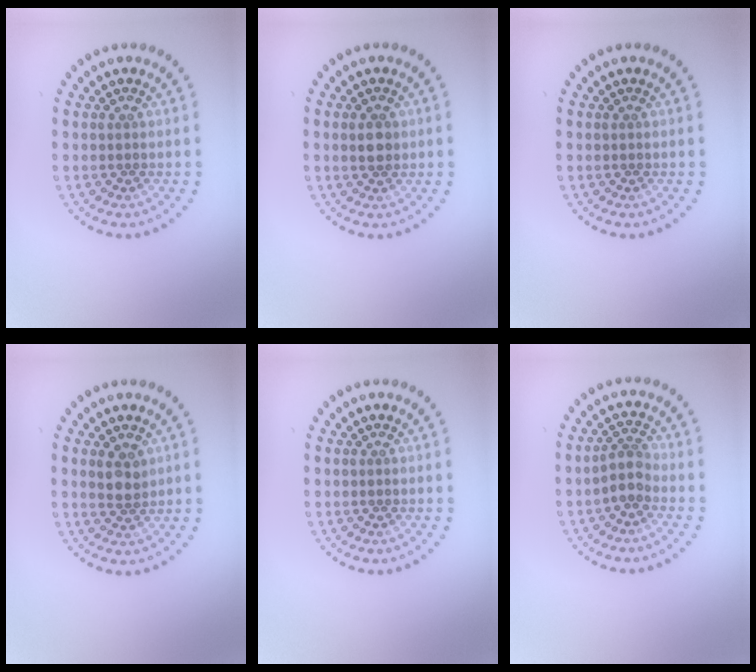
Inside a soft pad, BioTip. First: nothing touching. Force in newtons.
{"total": 1.8, "press": 1.8, "slide": 0.4}
{"total": 0.0}
{"total": 2.0, "press": 1.8, "slide": 0.9}
{"total": 0.0}
{"total": 2.0, "press": 1.6, "slide": 1.2}